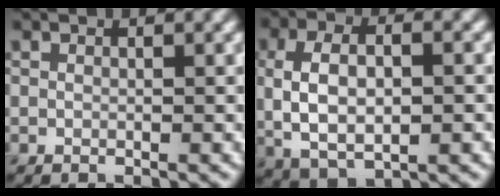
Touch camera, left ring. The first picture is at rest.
{"total": 6.4, "force": [-0.1, 3.4, 5.5], "torque": [-0.110, 0.000, 0.000]}